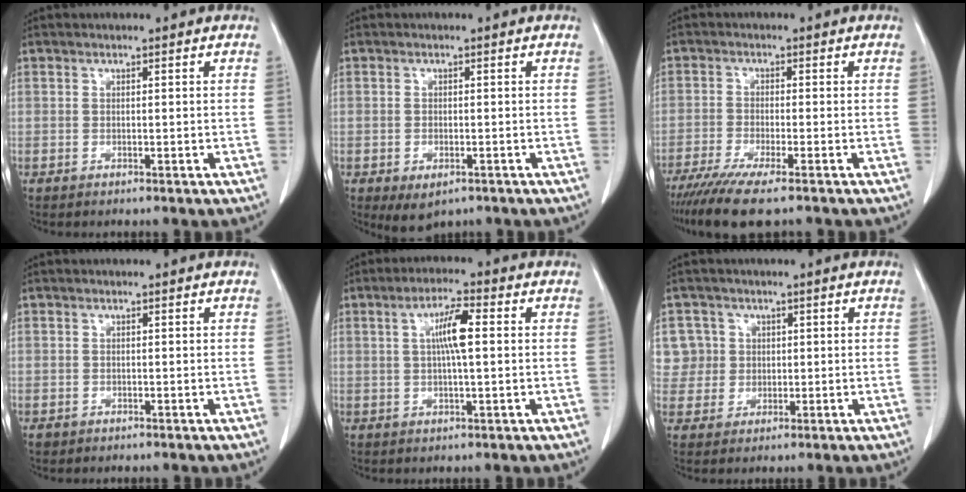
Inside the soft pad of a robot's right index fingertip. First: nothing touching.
{"total": 3.7, "force": [-2.0, 2.1, 2.3], "torque": [-0.036, -0.005, -0.018]}
{"total": 8.7, "force": [-6.6, 0.5, 5.7], "torque": [-0.092, -0.022, -0.108]}
{"total": 0.7, "force": [-0.3, 0.6, 0.0], "torque": [-0.003, 0.005, -0.005]}
{"total": 5.8, "force": [1.0, 0.6, 5.7], "torque": [-0.103, 0.007, 0.016]}
{"total": 5.5, "force": [1.6, 5.3, -0.3], "torque": [0.020, 0.014, 0.034]}